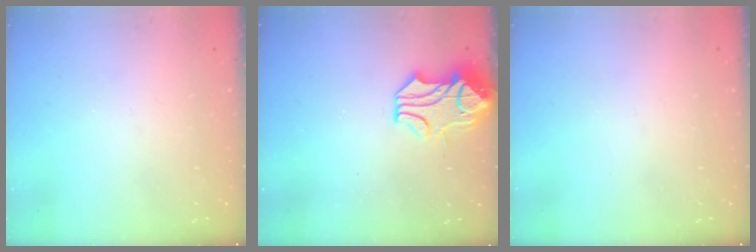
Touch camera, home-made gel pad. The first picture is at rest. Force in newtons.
{"total": 2.3, "press": 1.7, "slide": 1.6}
{"total": 0.0}